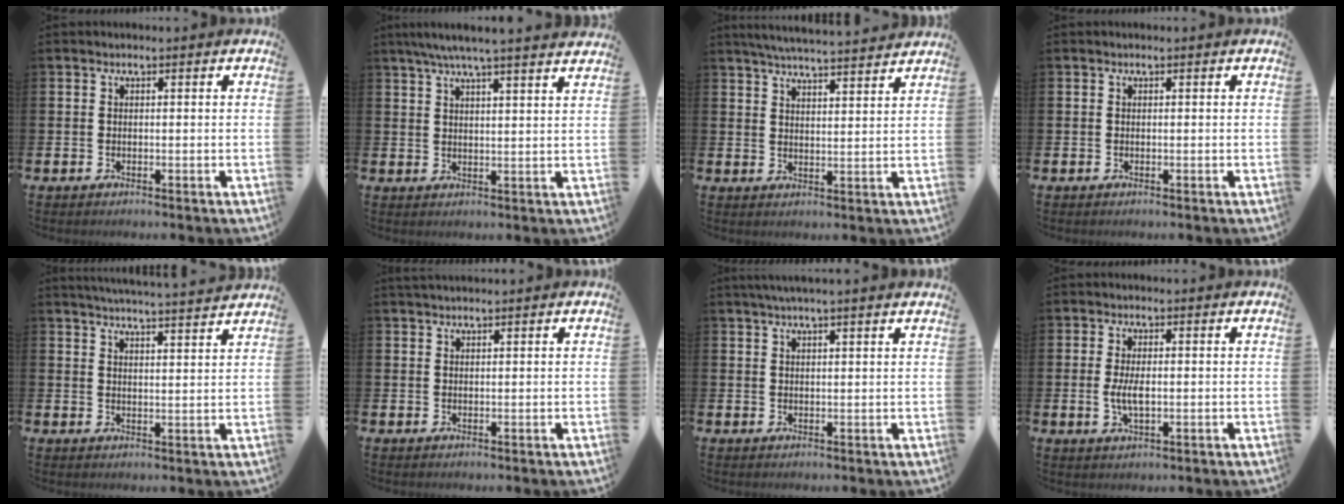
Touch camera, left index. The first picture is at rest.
{"total": 5.7, "force": [5.2, -0.6, 2.2], "torque": [-0.061, -0.015, 0.094]}
{"total": 5.3, "force": [5.2, -0.2, 1.0], "torque": [-0.027, -0.033, 0.090]}
{"total": 0.0}
{"total": 4.7, "force": [4.6, -0.8, 0.5], "torque": [-0.015, -0.033, 0.079]}
{"total": 1.1, "force": [1.1, 0.0, 0.2], "torque": [0.000, -0.001, 0.018]}
{"total": 2.6, "force": [2.3, -0.3, 1.1], "torque": [-0.021, -0.004, 0.042]}
{"total": 3.4, "force": [-0.1, 1.4, 3.1], "torque": [-0.052, 0.001, -0.004]}